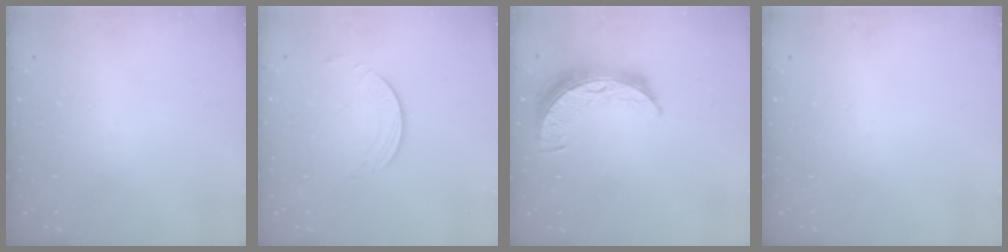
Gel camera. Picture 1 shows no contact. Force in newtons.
{"total": 1.6, "press": 1.6, "slide": 0.2}
{"total": 9.4, "press": 9.4, "slide": 0.7}
{"total": 0.0}